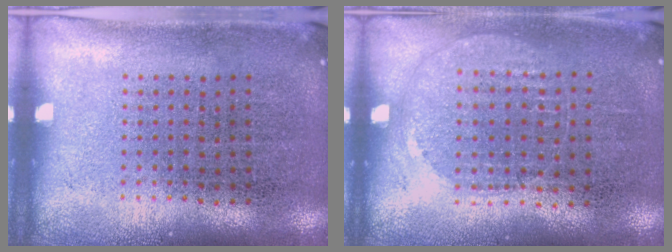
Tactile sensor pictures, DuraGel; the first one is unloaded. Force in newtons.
{"total": 0.9, "press": 0.9, "slide": 0.3}